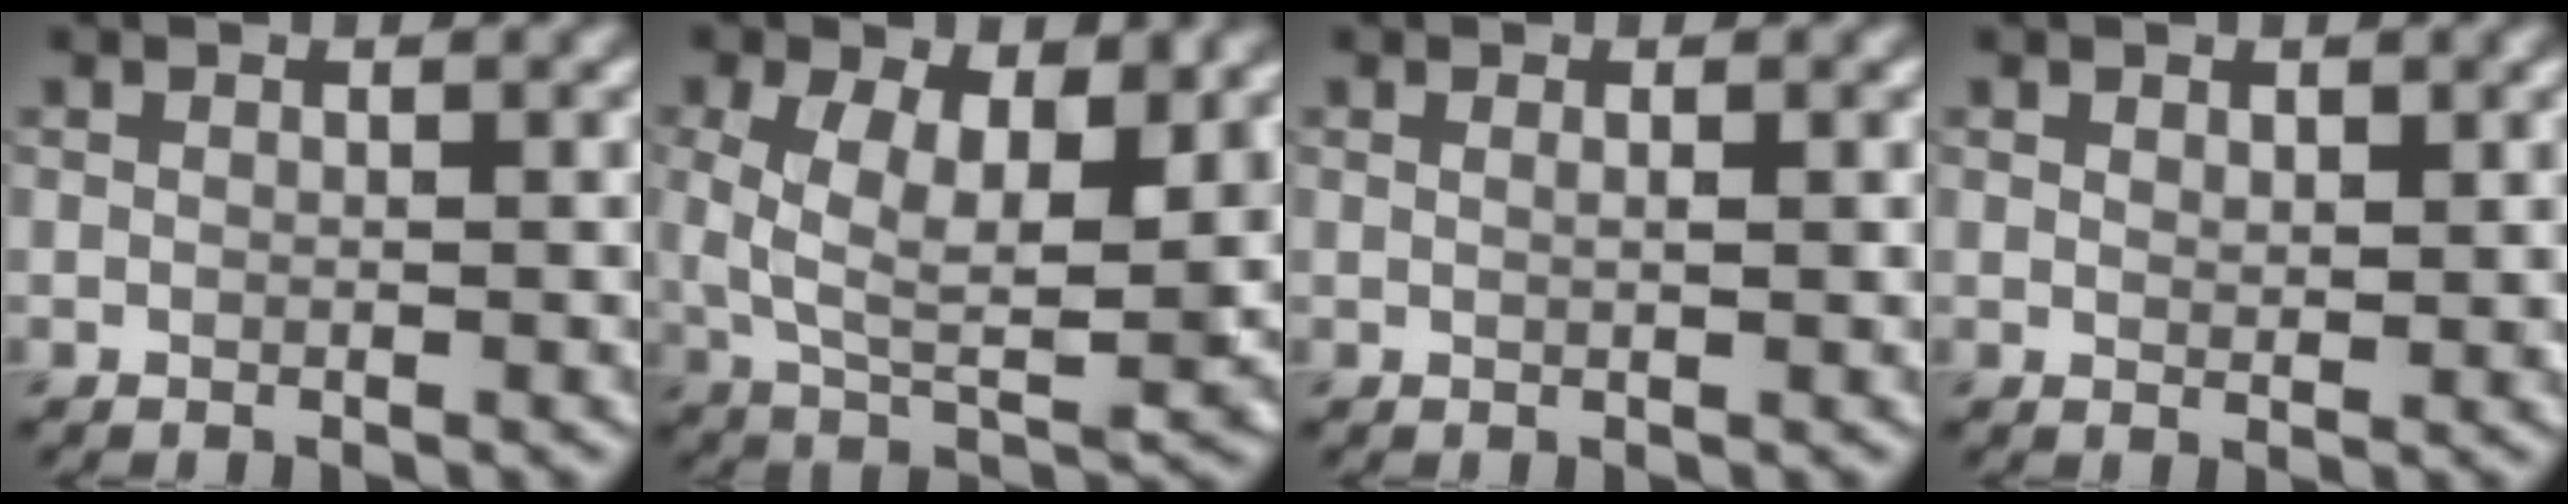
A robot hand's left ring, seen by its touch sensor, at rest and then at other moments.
{"total": 8.4, "force": [2.2, 4.3, 6.9], "torque": [-0.135, -0.004, 0.036]}
{"total": 0.8, "force": [0.2, 0.3, 0.7], "torque": [-0.008, 0.002, 0.000]}
{"total": 1.0, "force": [0.6, 0.5, 0.5], "torque": [-0.008, -0.003, 0.012]}